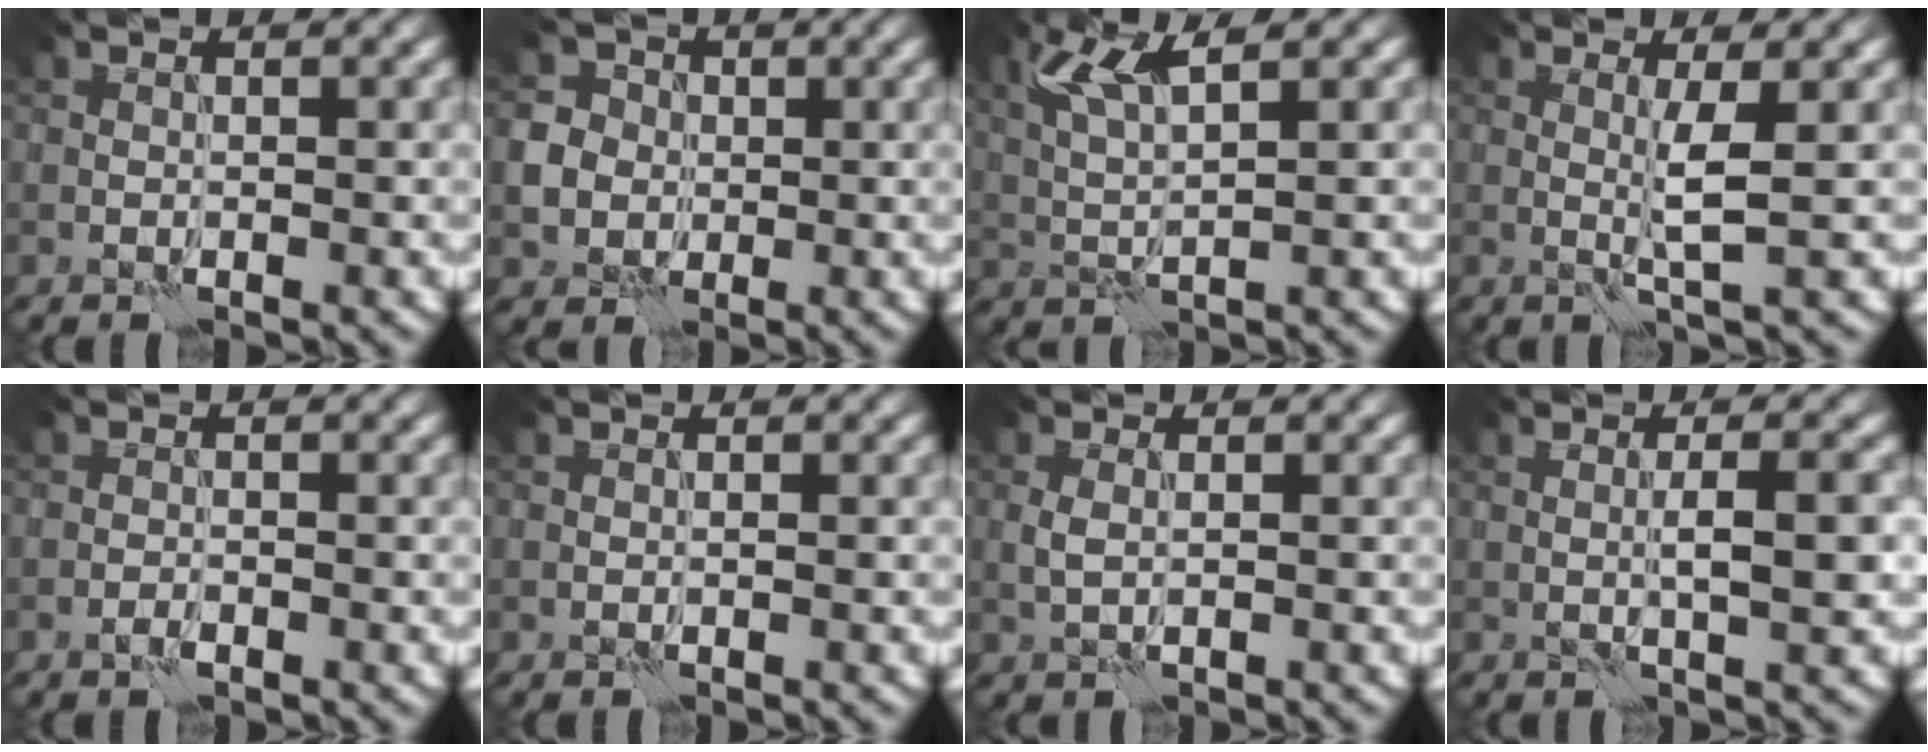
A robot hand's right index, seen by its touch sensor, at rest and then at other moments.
{"total": 4.8, "force": [-0.4, 4.3, 1.9], "torque": [-0.029, 0.009, -0.024]}
{"total": 4.2, "force": [1.9, 0.8, 3.7], "torque": [-0.089, 0.005, 0.039]}
{"total": 2.3, "force": [0.3, 0.0, 2.3], "torque": [-0.049, 0.000, 0.002]}
{"total": 0.9, "force": [-0.6, 0.3, 0.6], "torque": [-0.013, 0.002, -0.012]}
{"total": 0.0}
{"total": 1.1, "force": [0.2, 0.5, 1.0], "torque": [-0.025, 0.000, 0.005]}
{"total": 3.1, "force": [0.0, 0.4, 3.0], "torque": [-0.052, 0.003, 0.002]}